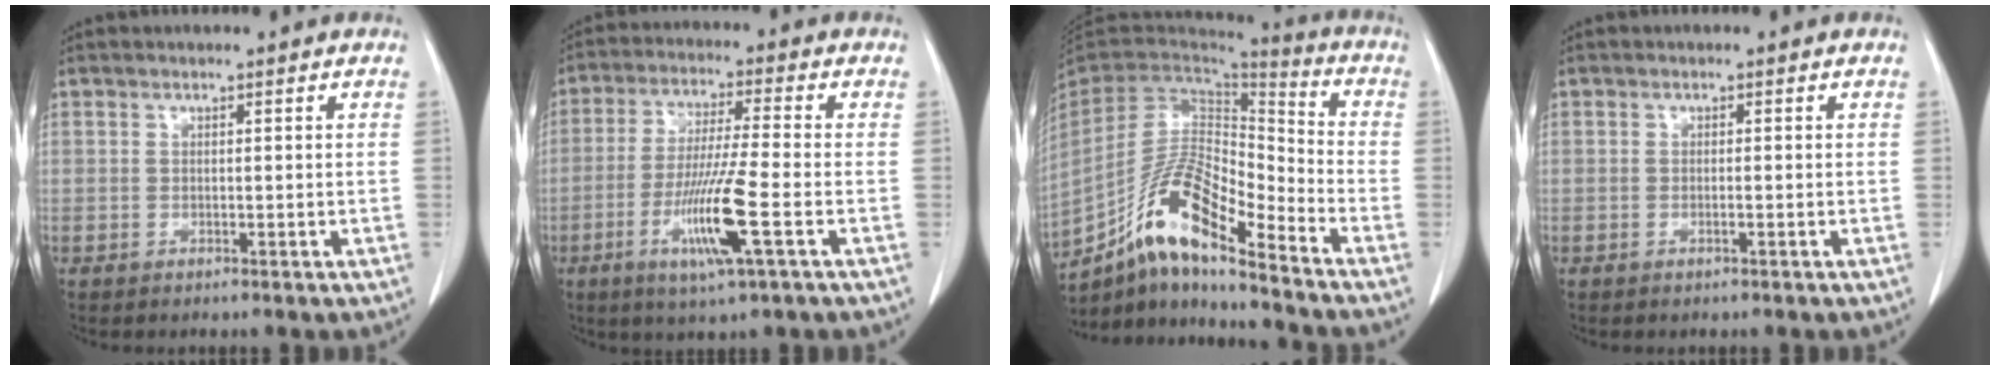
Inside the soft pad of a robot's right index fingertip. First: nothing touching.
{"total": 12.6, "force": [-4.4, -0.3, 11.9], "torque": [-0.235, -0.022, -0.085]}
{"total": 16.2, "force": [-11.0, 2.8, 11.6], "torque": [-0.223, 0.005, -0.200]}
{"total": 0.6, "force": [-0.3, -0.1, 0.6], "torque": [-0.011, 0.000, -0.003]}